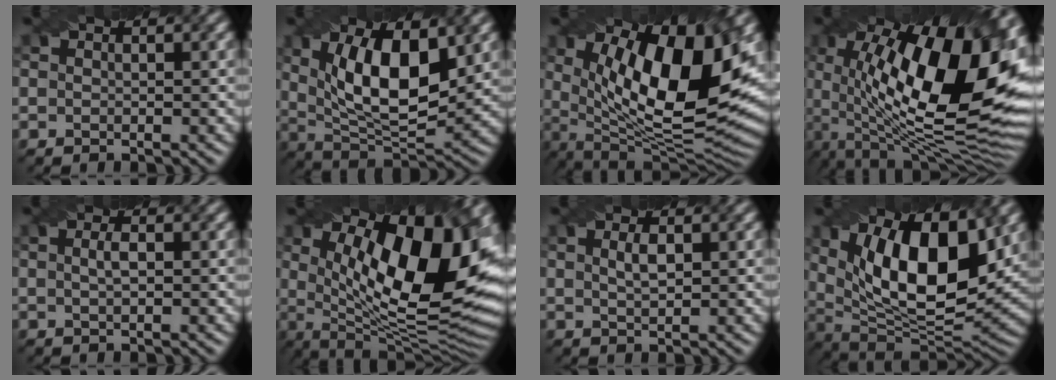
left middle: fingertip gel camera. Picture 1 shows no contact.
{"total": 10.9, "force": [2.5, 4.6, 9.5], "torque": [-0.153, -0.004, 0.040]}
{"total": 15.1, "force": [3.6, 5.8, 13.5], "torque": [-0.204, -0.010, 0.057]}
{"total": 19.2, "force": [3.0, 7.9, 17.2], "torque": [-0.246, 0.009, 0.050]}
{"total": 1.2, "force": [-0.1, 0.3, 1.2], "torque": [-0.024, 0.005, 0.000]}
{"total": 16.3, "force": [3.4, 6.5, 14.5], "torque": [-0.196, -0.009, 0.058]}
{"total": 1.5, "force": [0.3, 0.5, 1.4], "torque": [-0.026, 0.001, 0.010]}
{"total": 14.2, "force": [3.8, 6.2, 12.2], "torque": [-0.182, -0.002, 0.059]}